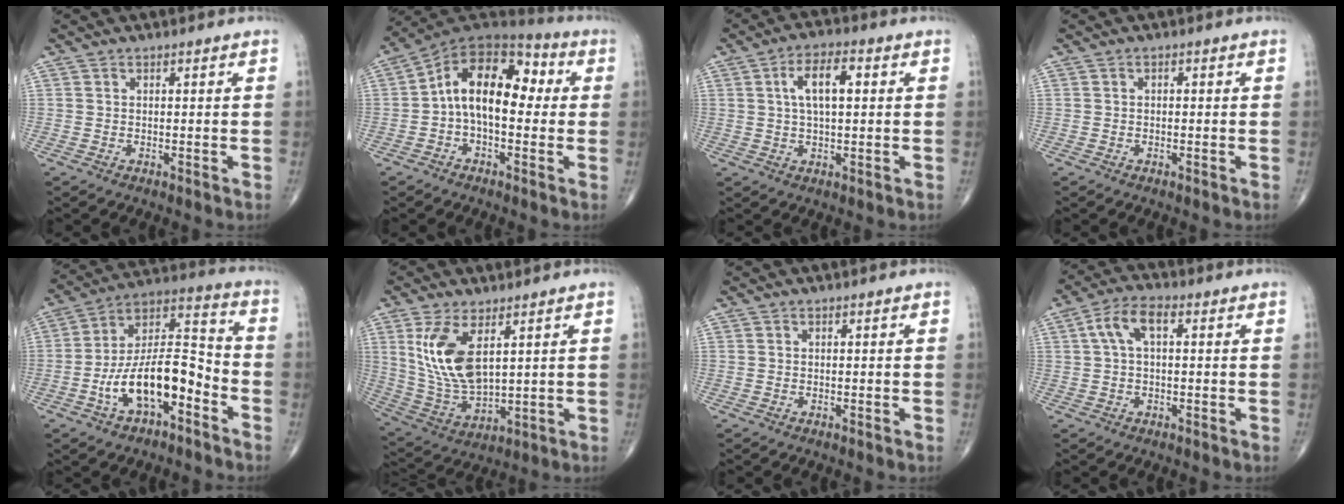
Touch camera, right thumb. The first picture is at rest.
{"total": 14.9, "force": [0.5, 8.8, 12.0], "torque": [-0.163, 0.049, -0.006]}
{"total": 7.8, "force": [1.6, 3.4, 6.8], "torque": [-0.116, 0.012, 0.026]}
{"total": 0.6, "force": [0.0, 0.5, 0.4], "torque": [-0.003, 0.002, -0.004]}
{"total": 16.2, "force": [-6.4, 7.4, 13.0], "torque": [-0.218, 0.067, -0.112]}
{"total": 12.9, "force": [4.4, 5.9, 10.5], "torque": [-0.209, -0.023, 0.104]}
{"total": 0.0}
{"total": 6.4, "force": [1.4, 3.1, 5.5], "torque": [-0.111, 0.022, 0.022]}